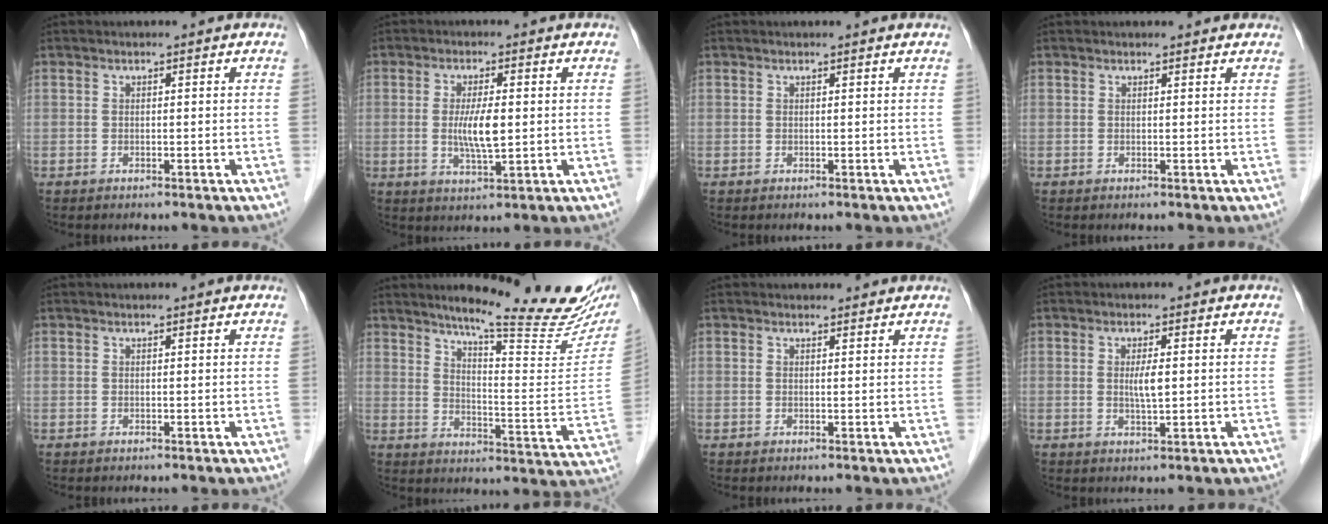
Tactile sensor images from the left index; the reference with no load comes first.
{"total": 5.3, "force": [-0.1, 0.9, 5.2], "torque": [-0.101, -0.011, -0.002]}
{"total": 0.7, "force": [0.7, 0.0, 0.0], "torque": [-0.008, 0.002, 0.007]}
{"total": 2.4, "force": [2.2, 0.8, 0.4], "torque": [-0.007, 0.006, 0.017]}
{"total": 1.1, "force": [1.1, 0.0, 0.1], "torque": [-0.011, 0.002, 0.010]}
{"total": 21.0, "force": [17.5, 1.6, 11.4], "torque": [-0.153, -0.068, 0.222]}
{"total": 2.7, "force": [2.6, 0.8, 0.2], "torque": [-0.005, 0.007, 0.029]}
{"total": 2.5, "force": [0.1, 0.3, 2.4], "torque": [-0.047, -0.006, 0.003]}